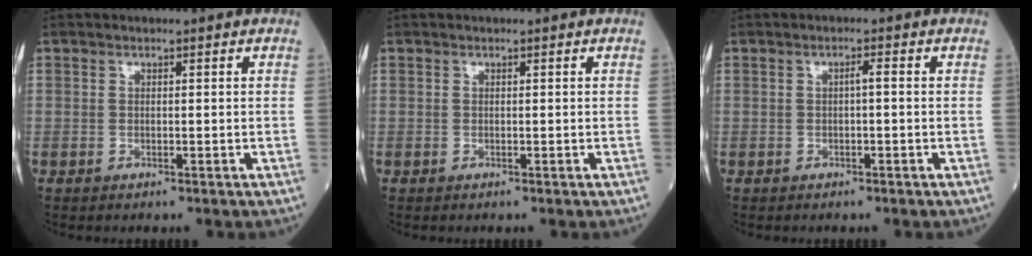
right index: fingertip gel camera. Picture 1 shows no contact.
{"total": 0.0}
{"total": 1.1, "force": [-0.1, 0.1, 1.1], "torque": [-0.017, 0.004, -0.002]}